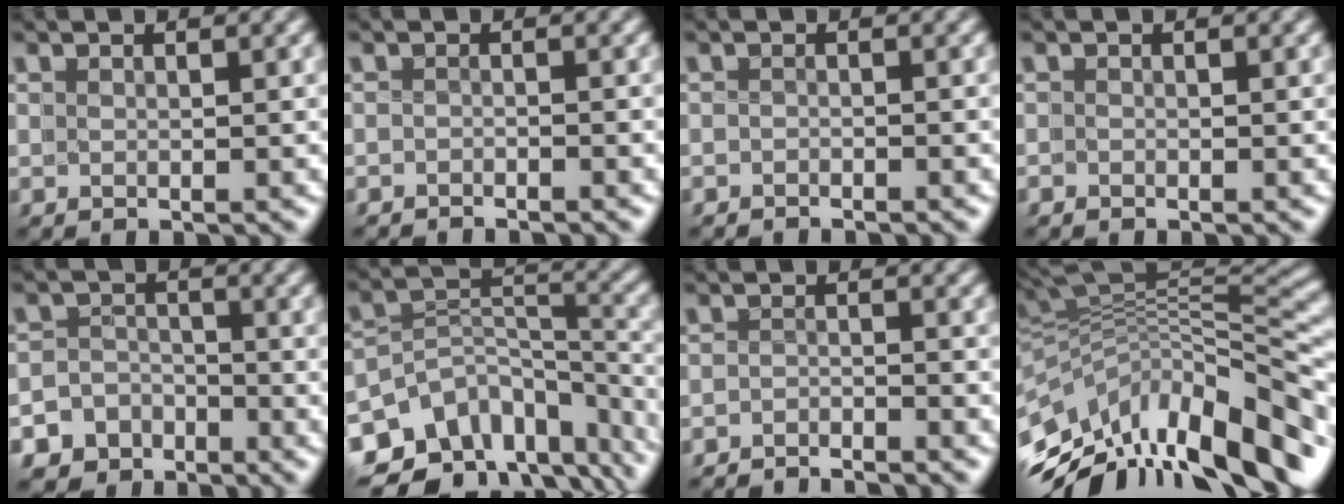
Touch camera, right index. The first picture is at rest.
{"total": 1.8, "force": [-1.6, -0.4, -0.7], "torque": [0.006, -0.008, -0.029]}
{"total": 1.5, "force": [-1.2, -0.4, -0.7], "torque": [0.005, -0.008, -0.022]}
{"total": 0.6, "force": [-0.4, 0.4, -0.1], "torque": [-0.008, -0.003, -0.012]}
{"total": 6.6, "force": [-4.4, 4.9, -0.2], "torque": [-0.003, -0.015, -0.090]}
{"total": 12.8, "force": [-6.9, 8.7, 6.3], "torque": [-0.094, -0.029, -0.113]}
{"total": 3.8, "force": [-3.6, -0.2, -0.9], "torque": [0.015, -0.010, -0.066]}
{"total": 12.4, "force": [-4.9, 7.7, 8.5], "torque": [-0.164, -0.028, -0.069]}